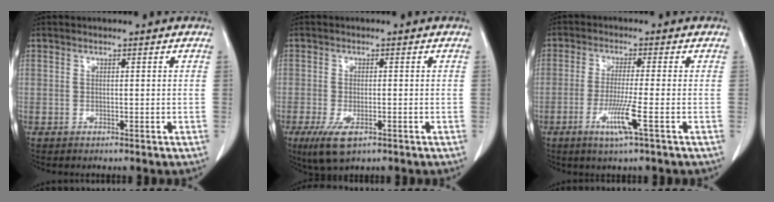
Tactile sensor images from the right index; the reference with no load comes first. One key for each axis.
{"total": 5.3, "fx": -2.7, "fy": 1.9, "fz": 4.1, "tx": -0.081, "ty": -0.012, "tz": -0.039}
{"total": 6.0, "fx": -2.4, "fy": -0.7, "fz": 5.5, "tx": -0.108, "ty": -0.018, "tz": -0.049}